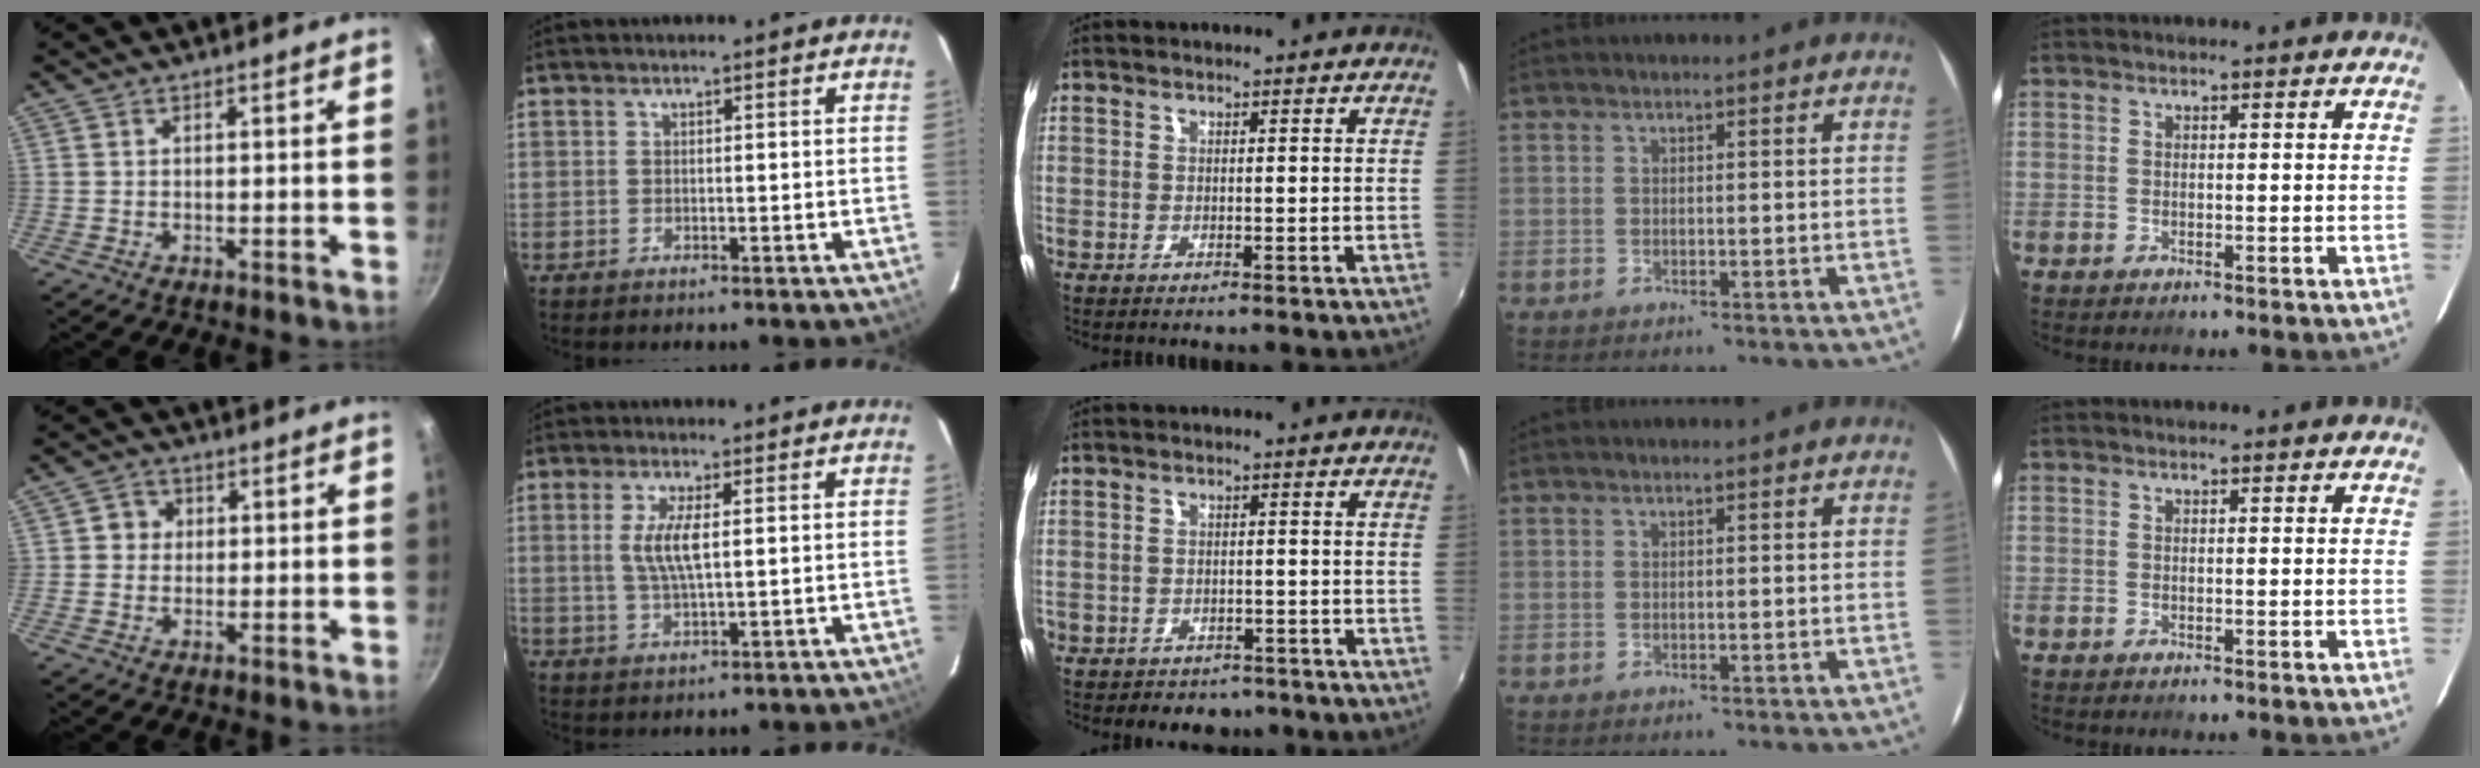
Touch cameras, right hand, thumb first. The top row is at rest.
{"thumb": {"total": 3.7, "force": [0.6, 3.5, 1.1], "torque": [0.008, 0.003, 0.002]}, "index": {"total": 5.7, "force": [0.8, 1.3, 5.5], "torque": [-0.111, -0.001, 0.017]}, "middle": {"total": 5.2, "force": [-3.8, 3.5, 1.1], "torque": [-0.032, 0.004, -0.048]}}